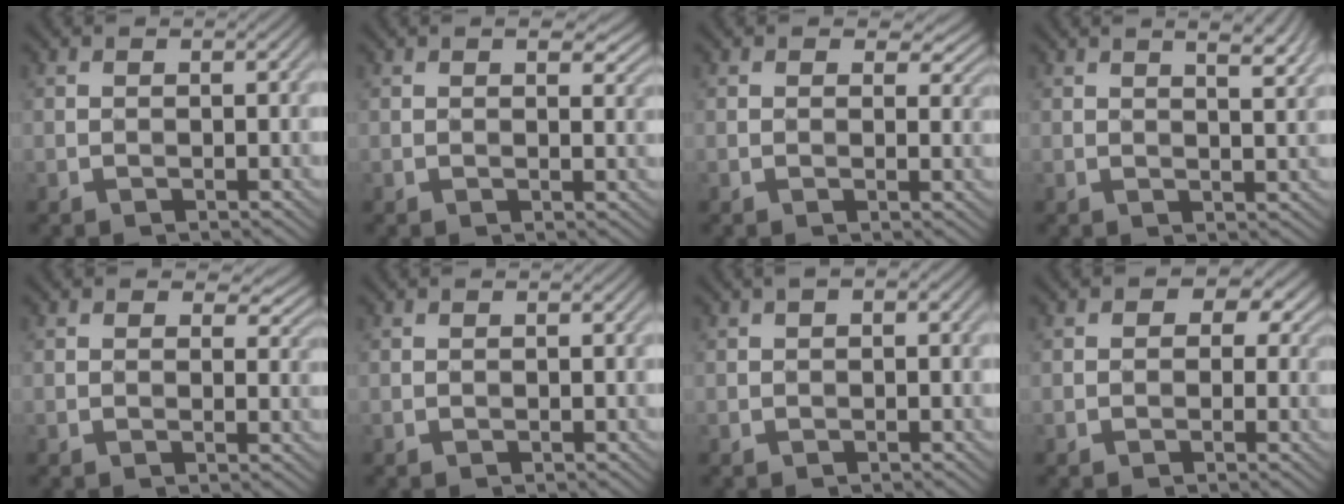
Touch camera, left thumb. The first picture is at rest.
{"total": 3.8, "force": [2.0, 1.8, 2.8], "torque": [-0.037, -0.002, 0.032]}
{"total": 3.4, "force": [1.8, 2.0, 2.0], "torque": [-0.032, -0.005, 0.023]}
{"total": 5.8, "force": [3.3, 1.4, 4.5], "torque": [-0.065, 0.012, 0.049]}
{"total": 3.5, "force": [1.8, 2.0, 2.2], "torque": [-0.033, -0.006, 0.024]}
{"total": 0.0}
{"total": 2.0, "force": [0.5, 0.9, 1.7], "torque": [-0.023, 0.008, 0.006]}
{"total": 5.4, "force": [1.6, 4.0, 3.2], "torque": [-0.028, 0.014, 0.005]}